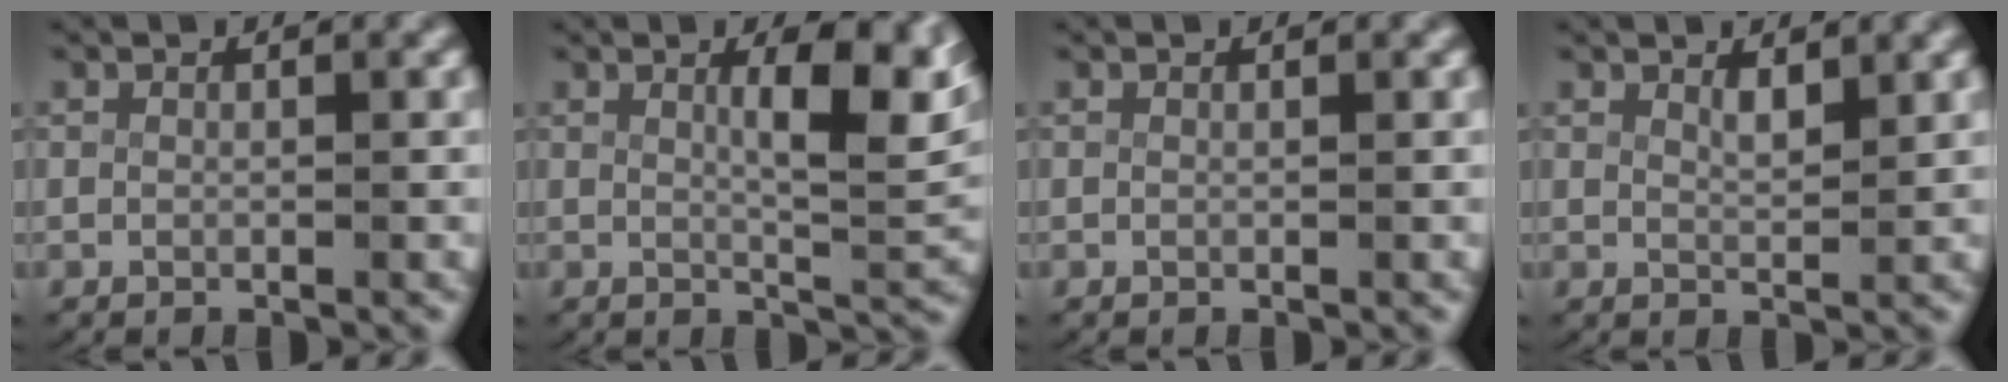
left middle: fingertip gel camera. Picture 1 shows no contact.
{"total": 6.4, "force": [2.5, 2.0, 5.5], "torque": [-0.061, 0.005, 0.033]}
{"total": 0.0}
{"total": 1.4, "force": [1.1, 0.5, 0.7], "torque": [-0.010, -0.010, 0.020]}